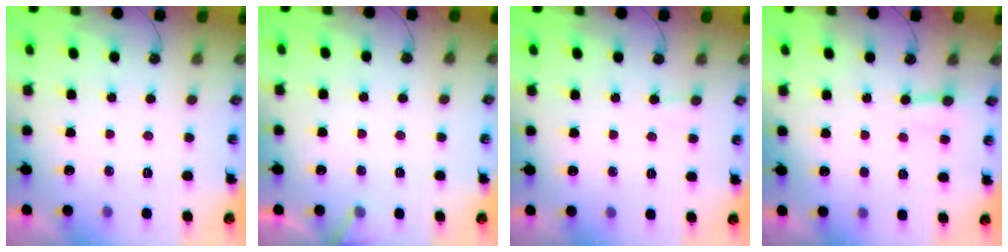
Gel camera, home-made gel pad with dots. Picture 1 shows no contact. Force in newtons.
{"total": 4.7, "press": 4.6, "slide": 0.4}
{"total": 4.5, "press": 4.5, "slide": 0.2}
{"total": 2.8, "press": 2.7, "slide": 0.5}